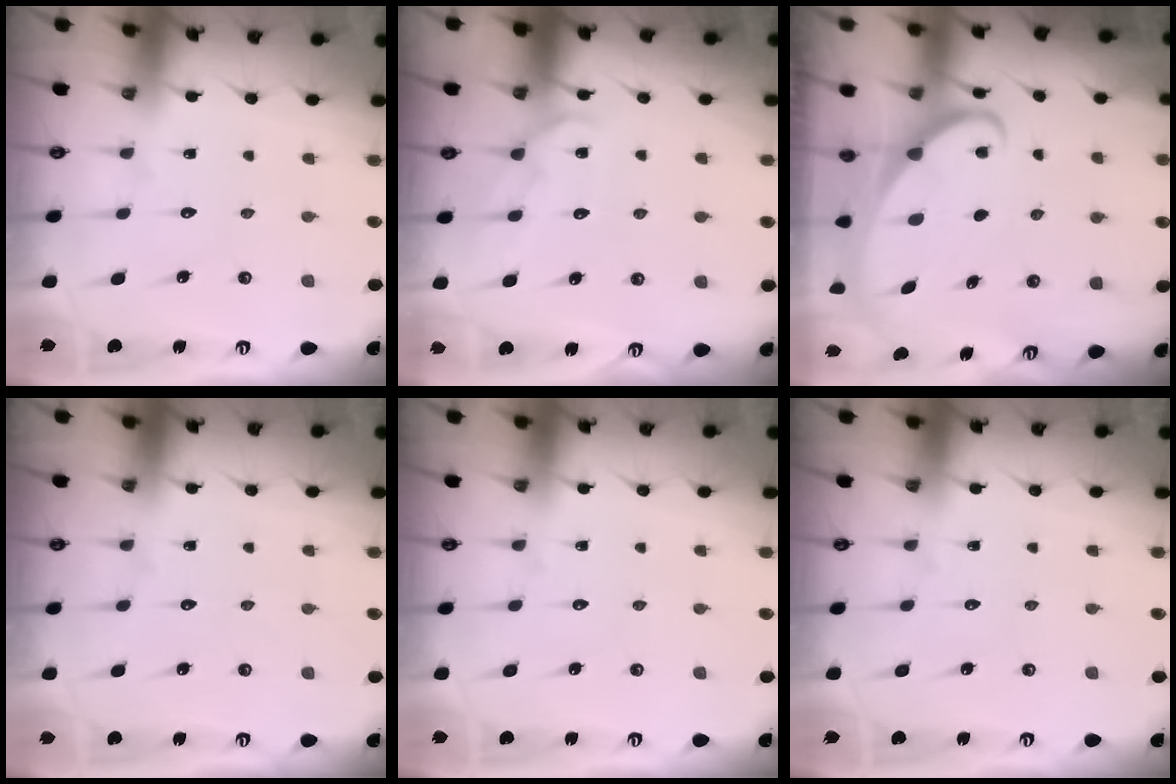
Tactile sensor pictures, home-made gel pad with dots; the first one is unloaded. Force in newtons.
{"total": 6.6, "press": 6.6, "slide": 0.5}
{"total": 1.9, "press": 1.9, "slide": 0.3}
{"total": 0.0}
{"total": 0.0}
{"total": 0.0}